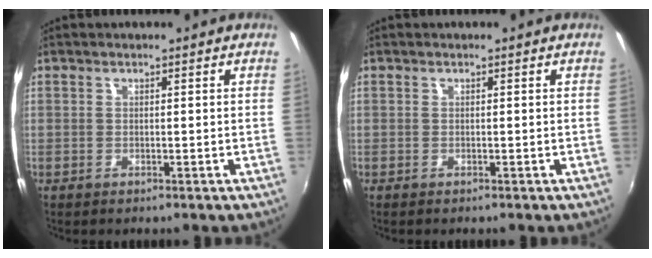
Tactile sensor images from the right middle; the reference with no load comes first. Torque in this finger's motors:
{"motor_torque": [-0.23, 0.09, -0.02, 0.01]}